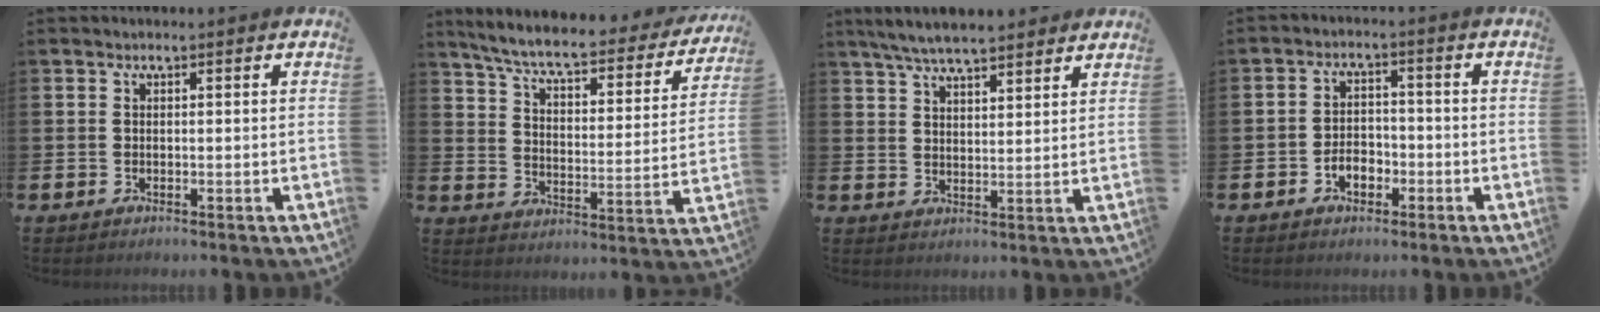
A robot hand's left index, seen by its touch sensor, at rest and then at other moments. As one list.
[{"total": 6.8, "force": [6.0, 1.1, 3.1], "torque": [-0.089, -0.043, 0.095]}, {"total": 6.1, "force": [5.8, 1.0, 1.8], "torque": [-0.048, -0.019, 0.105]}, {"total": 3.3, "force": [-1.6, 2.2, 1.8], "torque": [-0.025, 0.002, -0.037]}]